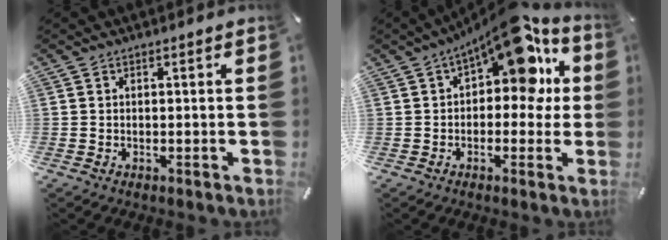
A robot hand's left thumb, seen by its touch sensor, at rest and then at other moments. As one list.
[{"total": 14.2, "force": [7.1, 6.7, 10.3], "torque": [-0.137, -0.048, 0.118]}]